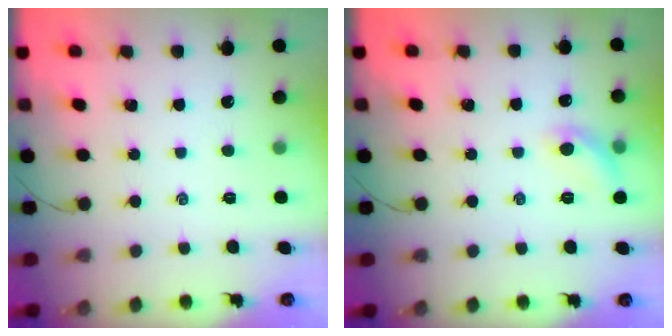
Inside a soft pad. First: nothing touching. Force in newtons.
{"total": 7.4, "press": 7.3, "slide": 0.9}